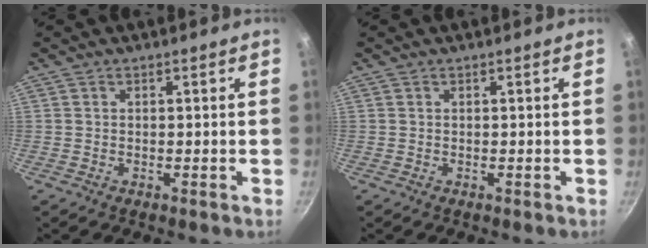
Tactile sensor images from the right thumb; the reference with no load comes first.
{"total": 0.0}